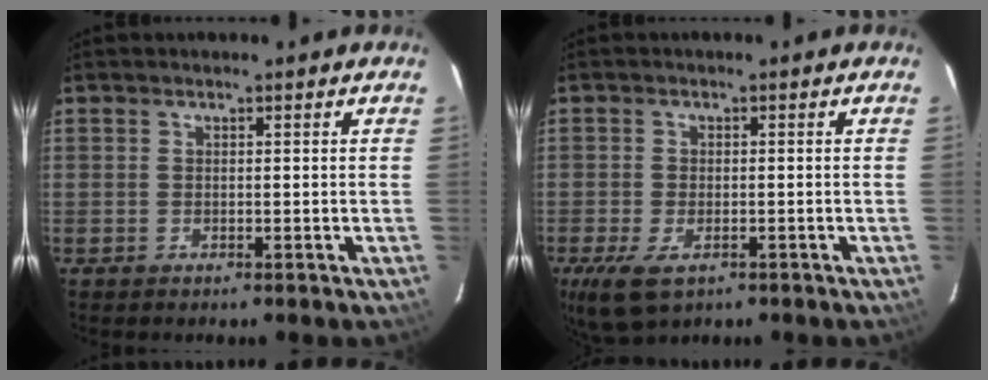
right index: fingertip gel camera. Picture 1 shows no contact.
{"total": 7.1, "force": [-3.7, 3.6, 4.8], "torque": [-0.111, -0.025, -0.065]}